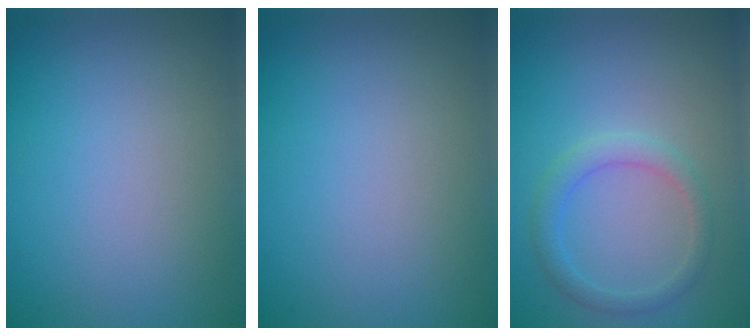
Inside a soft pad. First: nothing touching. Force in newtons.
{"total": 0.0}
{"total": 2.1, "press": 2.1, "slide": 0.2}